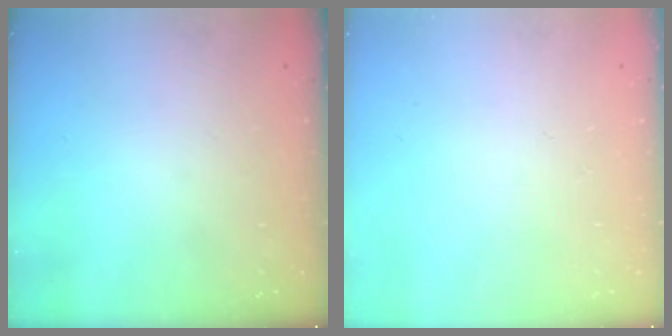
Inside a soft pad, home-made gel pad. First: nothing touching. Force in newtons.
{"total": 0.0}